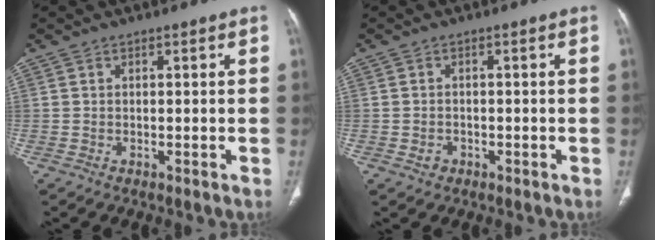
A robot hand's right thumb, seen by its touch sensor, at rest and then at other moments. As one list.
[{"total": 1.8, "force": [-0.7, 1.5, 0.6], "torque": [-0.010, 0.009, -0.008]}]